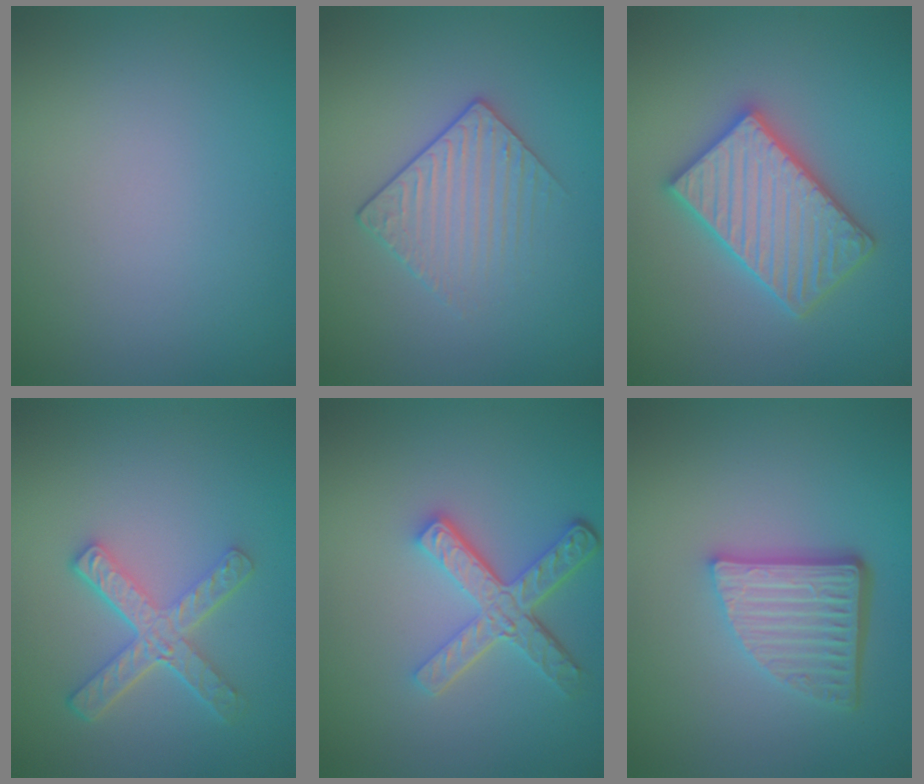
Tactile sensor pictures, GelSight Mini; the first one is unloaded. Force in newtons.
{"total": 2.1, "press": 1.8, "slide": 1.1}
{"total": 5.5, "press": 5.5, "slide": 0.8}
{"total": 4.1, "press": 3.1, "slide": 2.8}
{"total": 4.5, "press": 3.3, "slide": 3.0}
{"total": 5.1, "press": 3.6, "slide": 3.7}